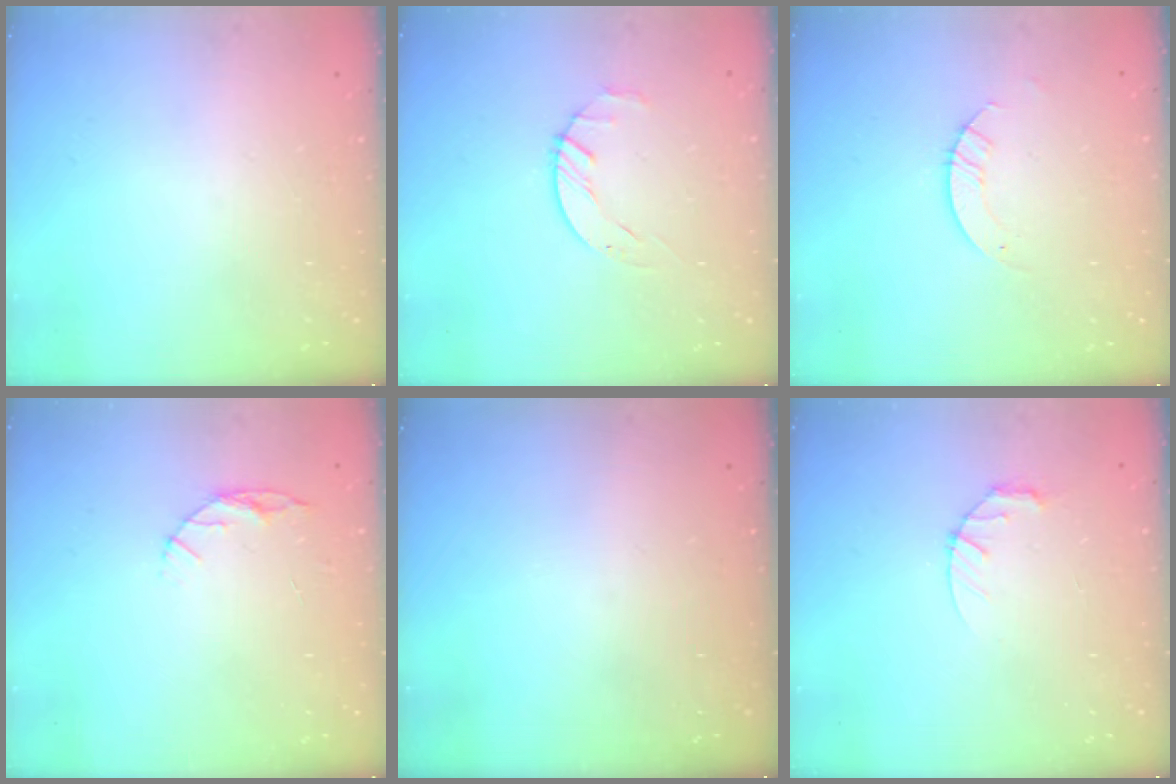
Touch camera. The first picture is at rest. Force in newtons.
{"total": 1.8, "press": 1.7, "slide": 0.3}
{"total": 2.8, "press": 2.8, "slide": 0.2}
{"total": 5.1, "press": 5.1, "slide": 0.5}
{"total": 0.0}
{"total": 3.1, "press": 3.1, "slide": 0.4}